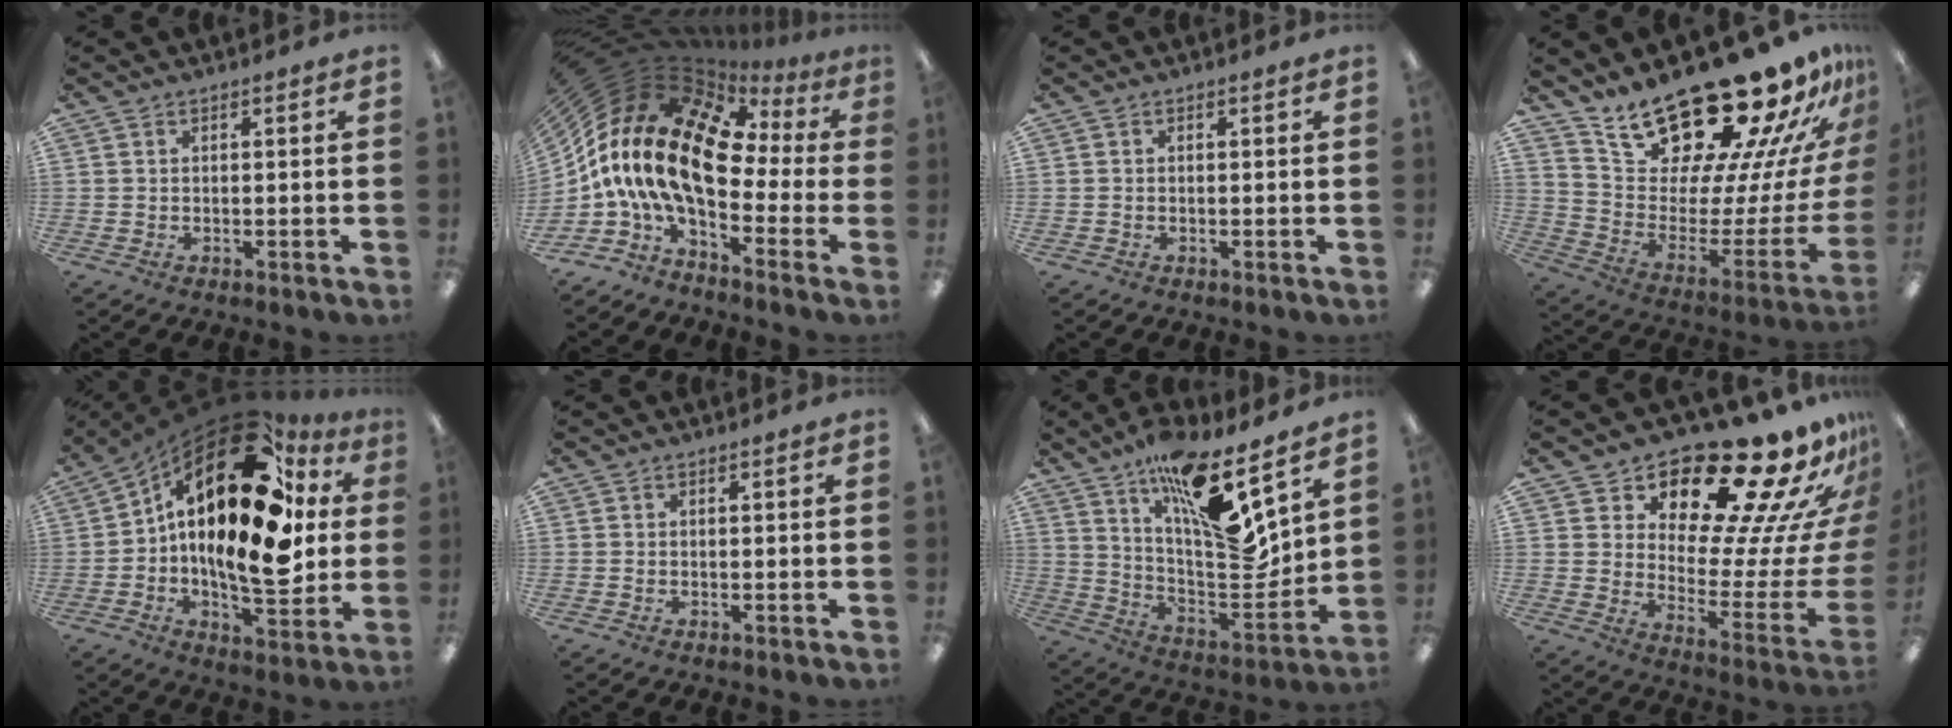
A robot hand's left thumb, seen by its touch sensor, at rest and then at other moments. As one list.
[{"total": 20.1, "force": [0.6, 10.7, 16.9], "torque": [-0.366, -0.024, 0.011]}, {"total": 0.0}, {"total": 25.4, "force": [22.2, 7.2, 9.9], "torque": [-0.156, -0.176, 0.388]}, {"total": 24.6, "force": [6.8, 11.3, 20.7], "torque": [-0.354, -0.060, 0.105]}, {"total": 0.0}, {"total": 17.3, "force": [11.4, 4.4, 12.2], "torque": [-0.192, -0.099, 0.193]}, {"total": 24.1, "force": [19.1, 7.5, 12.6], "torque": [-0.173, -0.150, 0.318]}]